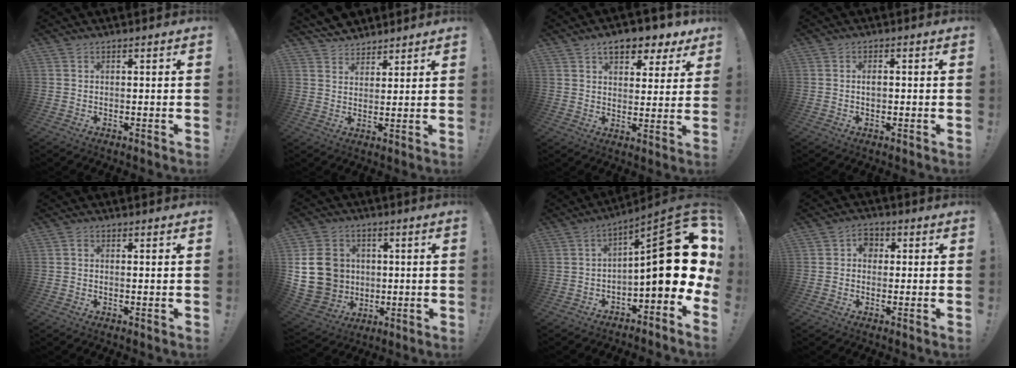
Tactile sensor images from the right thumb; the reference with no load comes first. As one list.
[{"total": 6.3, "force": [5.5, 2.9, 0.6], "torque": [-0.009, -0.039, 0.105]}, {"total": 9.3, "force": [5.9, 4.5, 5.6], "torque": [-0.073, -0.035, 0.103]}, {"total": 2.0, "force": [-0.2, 1.2, 1.6], "torque": [-0.014, 0.000, -0.007]}, {"total": 0.9, "force": [0.0, 0.4, 0.8], "torque": [-0.007, -0.003, 0.000]}, {"total": 15.9, "force": [0.9, 14.2, 6.9], "torque": [-0.122, 0.008, 0.037]}, {"total": 20.1, "force": [1.4, 6.4, 19.1], "torque": [-0.269, -0.011, 0.023]}, {"total": 4.6, "force": [0.5, 4.0, 2.4], "torque": [-0.034, 0.007, 0.007]}]